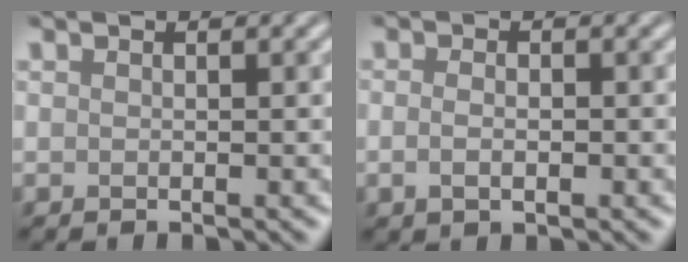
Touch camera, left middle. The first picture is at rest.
{"total": 1.8, "force": [-0.4, 1.0, 1.5], "torque": [-0.026, -0.005, -0.007]}